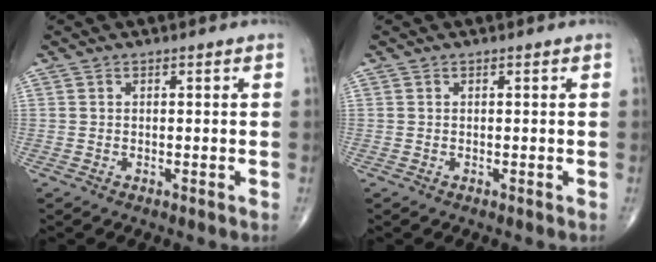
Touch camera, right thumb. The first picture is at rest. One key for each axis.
{"total": 0.0}